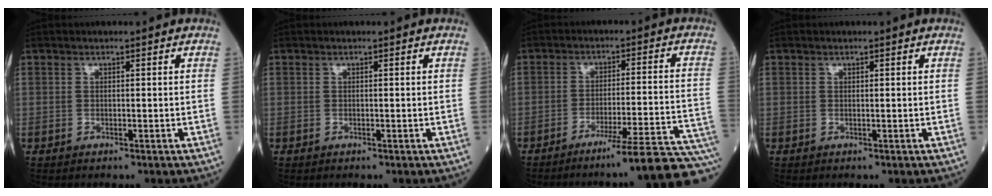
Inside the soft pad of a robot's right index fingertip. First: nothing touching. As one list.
[{"total": 0.0}, {"total": 17.0, "force": [-14.9, -1.9, 8.1], "torque": [-0.043, 0.010, -0.200]}, {"total": 0.0}]